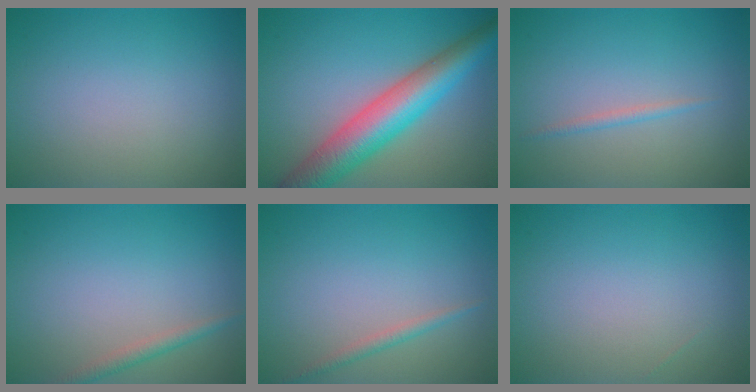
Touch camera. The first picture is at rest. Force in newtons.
{"total": 8.1, "press": 8.1, "slide": 0.1}
{"total": 0.8, "press": 0.8, "slide": 0.0}
{"total": 1.5, "press": 1.5, "slide": 0.0}
{"total": 1.2, "press": 1.1, "slide": 0.1}
{"total": 0.0}